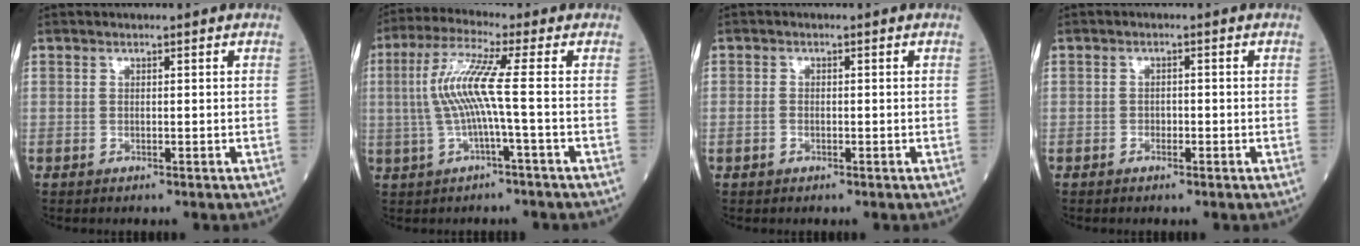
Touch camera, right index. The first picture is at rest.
{"total": 7.8, "force": [-0.3, -0.6, 7.8], "torque": [-0.168, 0.020, -0.006]}
{"total": 1.1, "force": [-0.4, 0.9, 0.6], "torque": [-0.013, 0.003, -0.004]}
{"total": 1.2, "force": [-0.6, 0.8, 0.7], "torque": [-0.006, 0.004, -0.010]}